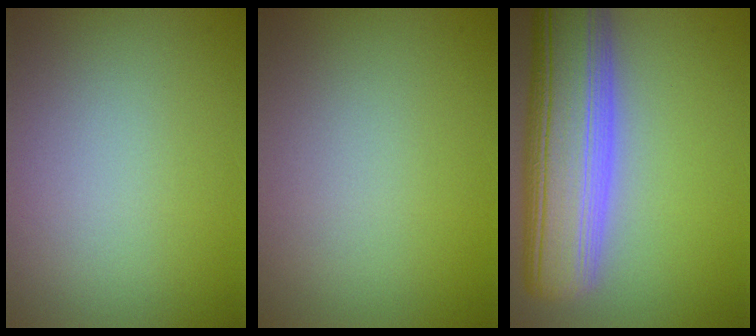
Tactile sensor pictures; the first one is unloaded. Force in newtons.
{"total": 0.0}
{"total": 11.1, "press": 11.0, "slide": 1.1}